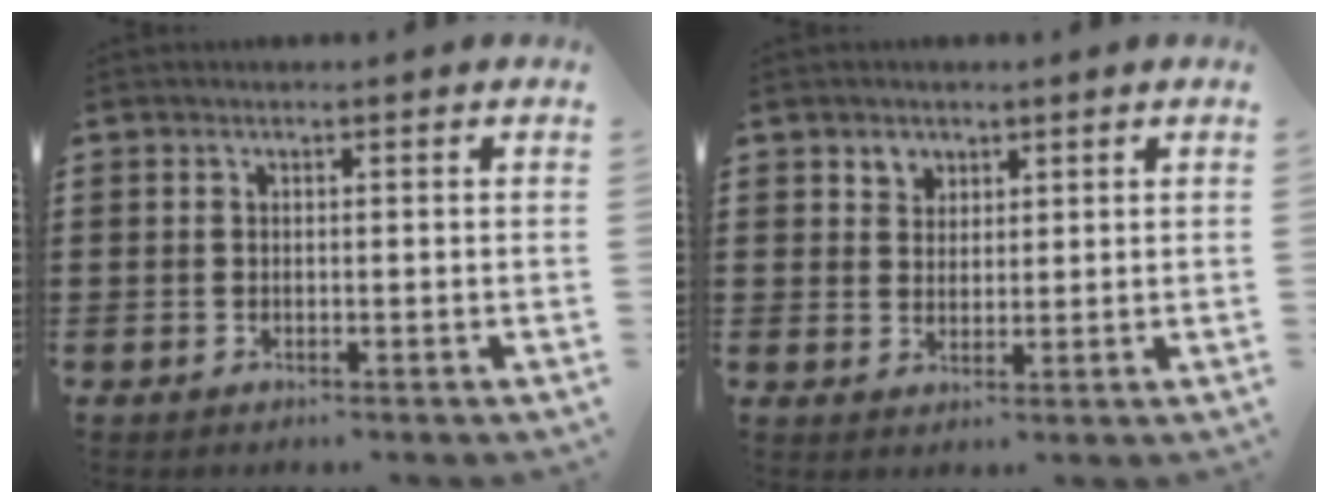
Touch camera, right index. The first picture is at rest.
{"total": 2.6, "force": [1.6, 2.0, 0.0], "torque": [-0.010, 0.009, 0.030]}